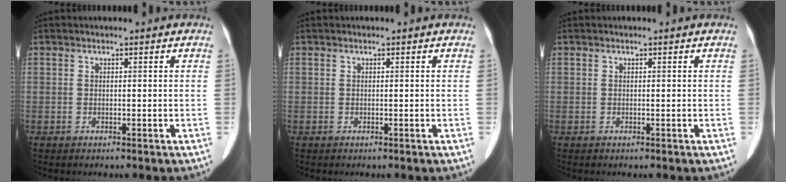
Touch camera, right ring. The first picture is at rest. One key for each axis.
{"total": 0.0}
{"total": 0.0}